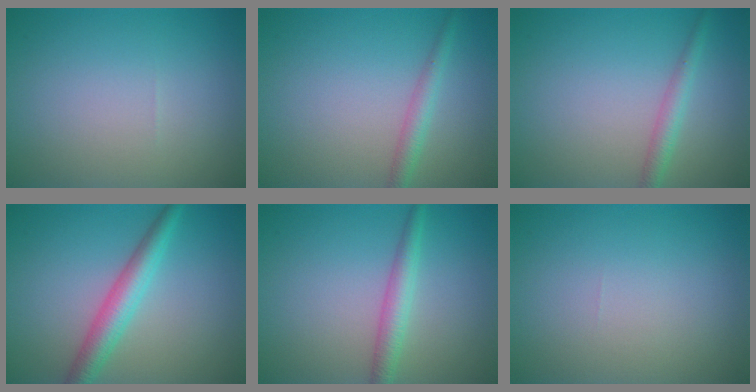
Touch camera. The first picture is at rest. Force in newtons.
{"total": 1.9, "press": 1.9, "slide": 0.0}
{"total": 1.9, "press": 1.9, "slide": 0.0}
{"total": 3.8, "press": 3.8, "slide": 0.0}
{"total": 2.5, "press": 2.5, "slide": 0.1}
{"total": 0.0}